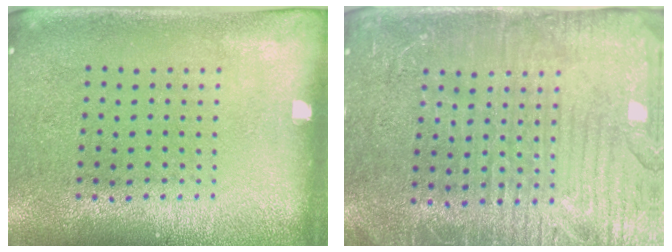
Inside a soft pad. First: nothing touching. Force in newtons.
{"total": 4.2, "press": 4.0, "slide": 1.4}